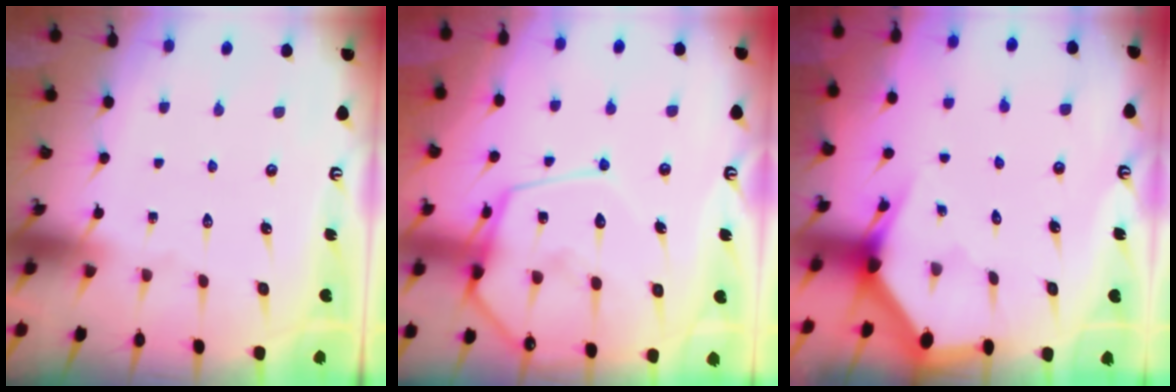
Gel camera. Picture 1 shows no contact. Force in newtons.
{"total": 15.3, "press": 15.2, "slide": 1.5}
{"total": 2.9, "press": 2.9, "slide": 0.2}